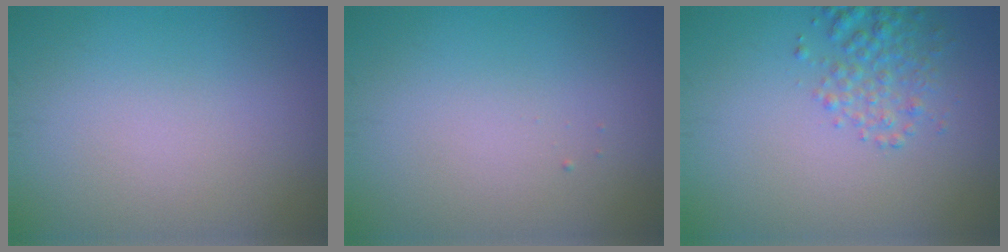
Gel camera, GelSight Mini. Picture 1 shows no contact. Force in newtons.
{"total": 0.0}
{"total": 2.6, "press": 2.6, "slide": 0.1}